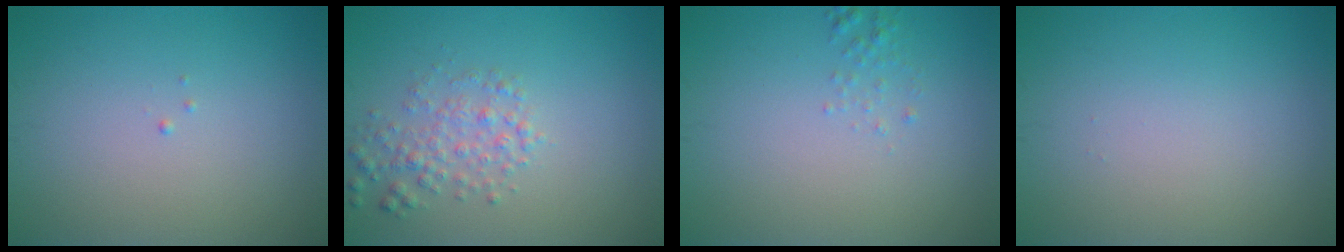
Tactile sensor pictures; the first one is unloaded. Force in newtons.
{"total": 2.5, "press": 2.5, "slide": 0.1}
{"total": 0.8, "press": 0.8, "slide": 0.1}
{"total": 0.0}